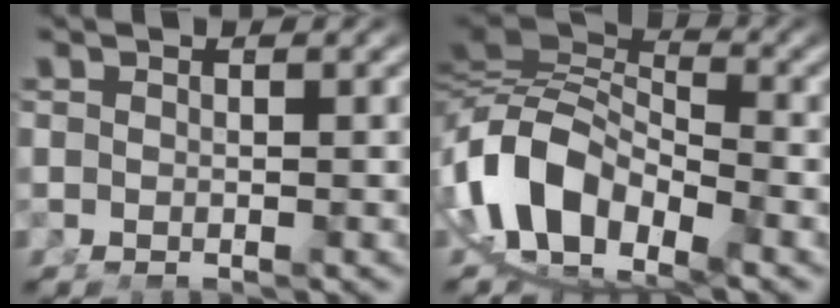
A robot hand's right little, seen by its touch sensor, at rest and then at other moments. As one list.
[{"total": 15.6, "force": [-2.7, 12.3, 9.3], "torque": [-0.219, -0.053, -0.034]}]